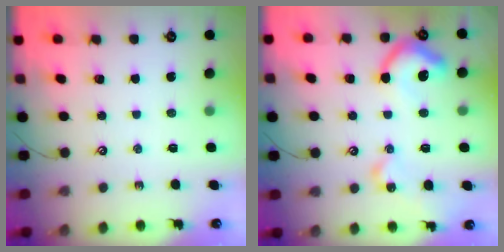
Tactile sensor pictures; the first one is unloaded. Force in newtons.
{"total": 11.9, "press": 11.8, "slide": 1.5}